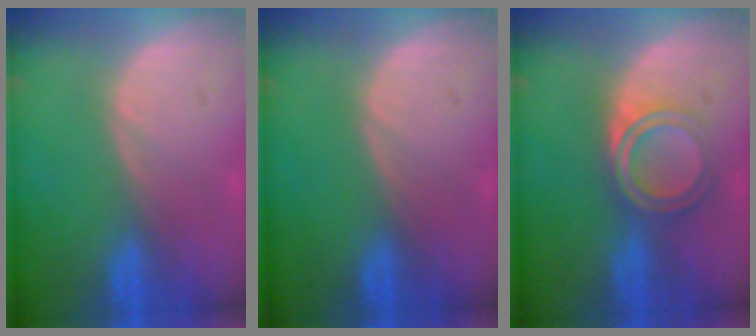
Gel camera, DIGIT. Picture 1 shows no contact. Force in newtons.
{"total": 0.0}
{"total": 5.3, "press": 4.9, "slide": 2.0}